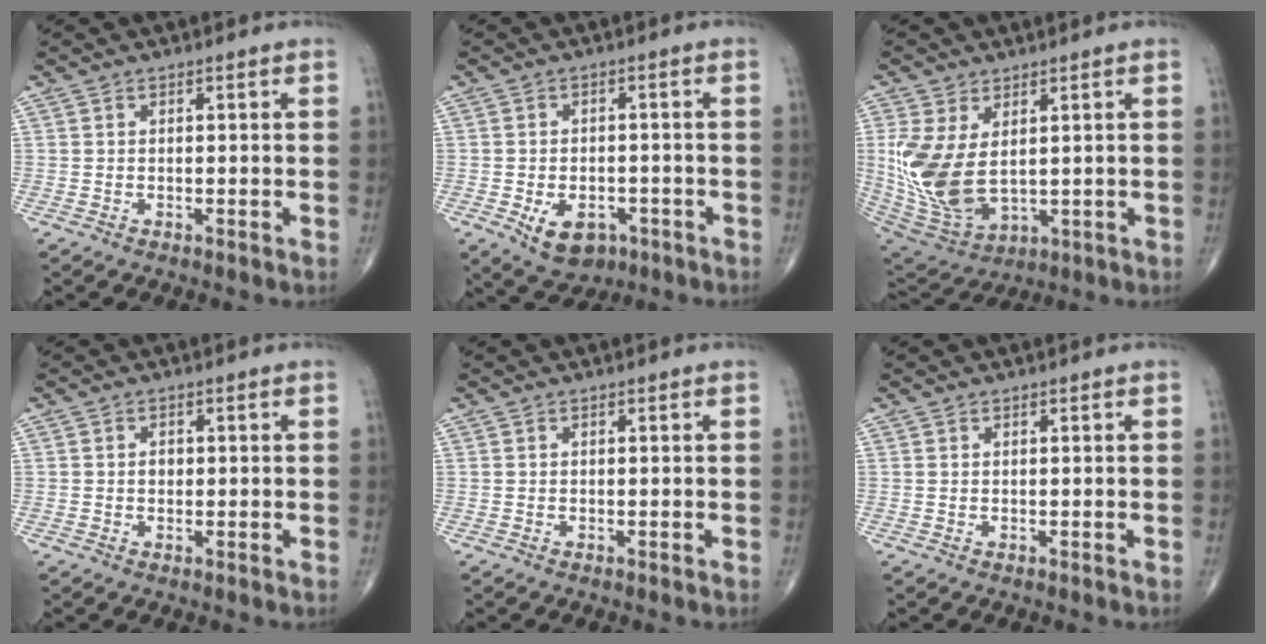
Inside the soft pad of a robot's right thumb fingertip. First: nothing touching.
{"total": 8.0, "force": [-3.4, 5.4, 4.9], "torque": [-0.063, 0.013, -0.039]}
{"total": 15.0, "force": [1.7, 8.8, 12.0], "torque": [-0.260, -0.021, 0.056]}
{"total": 1.4, "force": [0.0, 1.2, 0.8], "torque": [-0.009, 0.002, 0.000]}
{"total": 0.0}
{"total": 0.0}